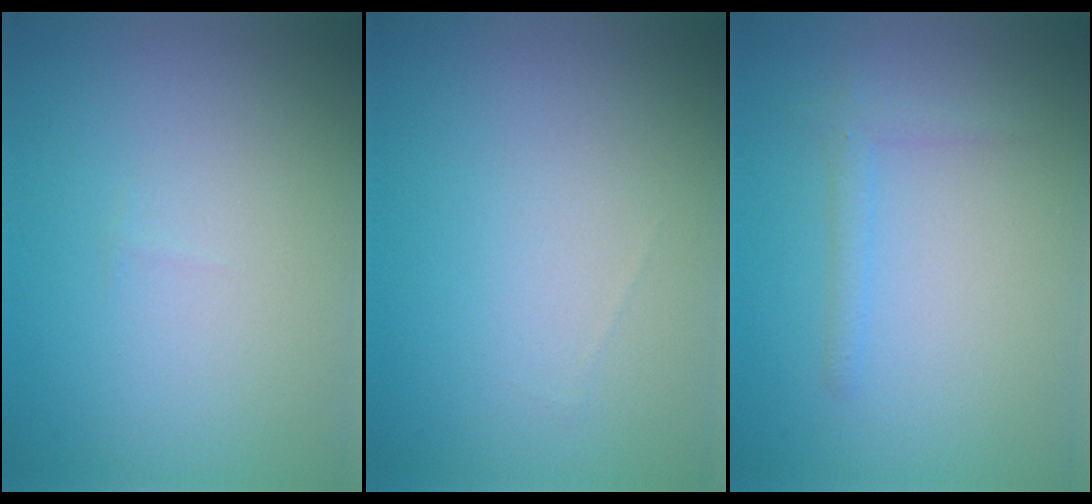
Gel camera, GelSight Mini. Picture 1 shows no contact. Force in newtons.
{"total": 0.0}
{"total": 1.1, "press": 1.1, "slide": 0.1}